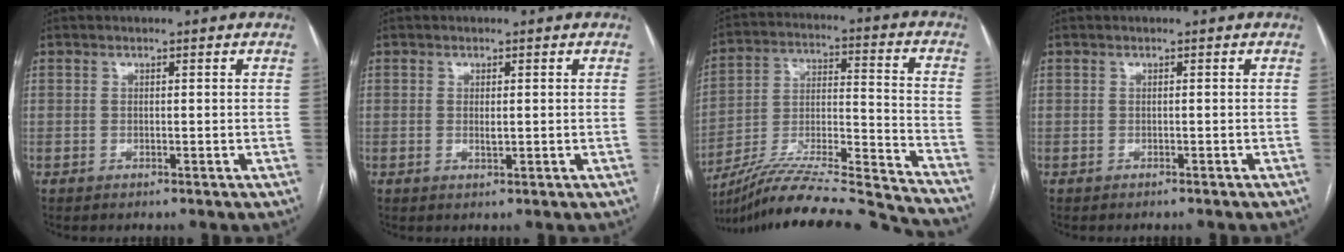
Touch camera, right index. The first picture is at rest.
{"total": 1.3, "force": [0.0, 0.3, 1.2], "torque": [-0.025, -0.003, 0.002]}
{"total": 28.0, "force": [-25.7, 0.6, 10.9], "torque": [-0.153, -0.016, -0.394]}
{"total": 1.1, "force": [-1.0, 0.1, 0.4], "torque": [-0.007, -0.001, -0.014]}